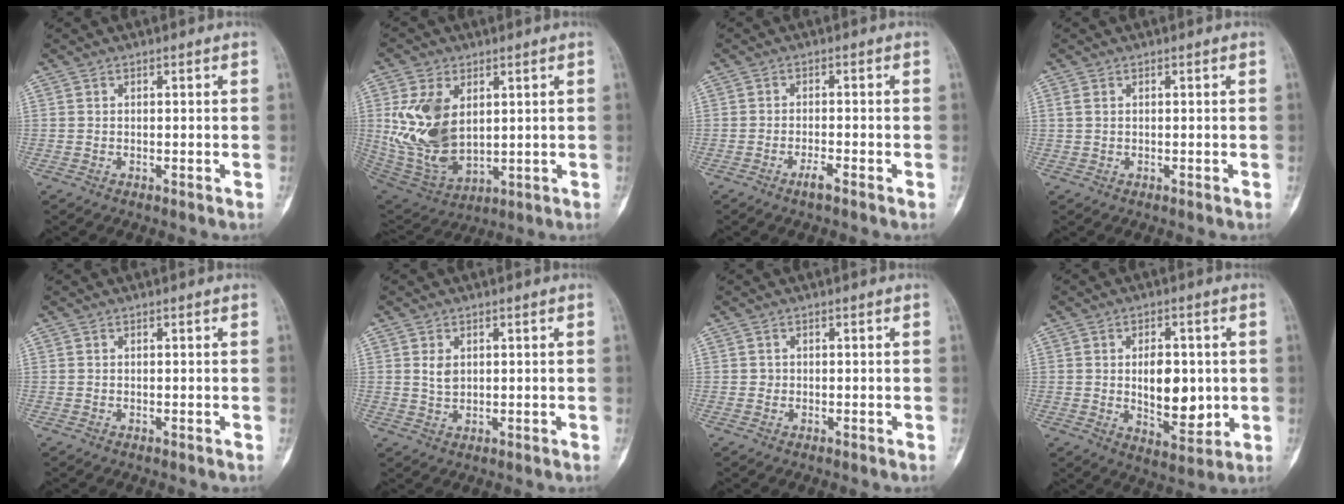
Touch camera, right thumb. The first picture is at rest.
{"total": 15.5, "force": [3.2, 9.7, 11.7], "torque": [-0.216, -0.017, 0.081]}
{"total": 2.3, "force": [-1.6, 0.3, 1.6], "torque": [-0.037, 0.005, -0.032]}
{"total": 1.2, "force": [0.5, 0.8, 0.8], "torque": [-0.025, 0.007, 0.015]}
{"total": 0.0}
{"total": 2.7, "force": [0.8, 1.9, 1.8], "torque": [-0.025, -0.005, 0.020]}
{"total": 0.6, "force": [0.0, 0.6, 0.1], "torque": [0.004, 0.003, 0.002]}
{"total": 10.4, "force": [0.2, 5.9, 8.6], "torque": [-0.099, -0.013, 0.015]}